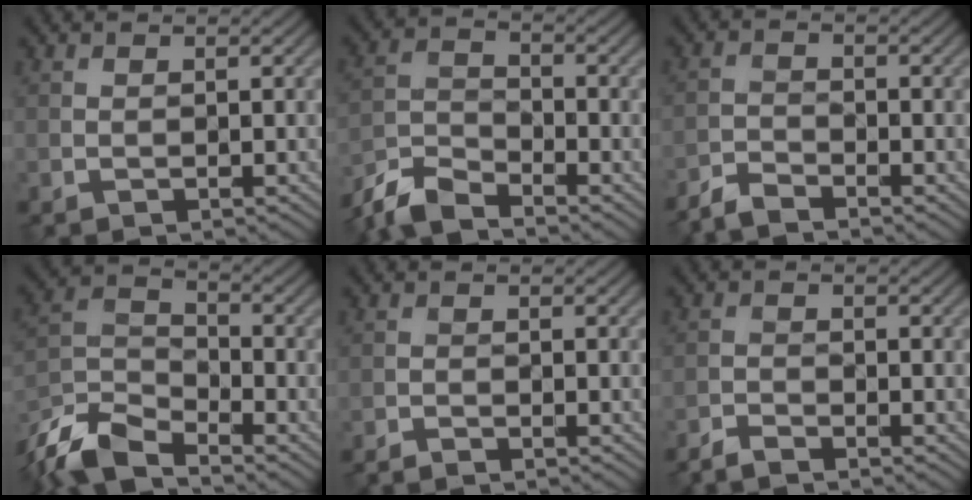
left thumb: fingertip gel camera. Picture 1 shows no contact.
{"total": 6.3, "force": [-5.5, 1.6, 2.6], "torque": [-0.061, -0.010, -0.128]}
{"total": 3.3, "force": [-3.1, 0.4, 1.1], "torque": [-0.024, -0.005, -0.070]}
{"total": 10.0, "force": [-8.1, 3.0, 5.0], "torque": [-0.109, -0.010, -0.179]}
{"total": 1.3, "force": [-1.3, 0.0, 0.4], "torque": [-0.010, -0.002, -0.027]}
{"total": 2.4, "force": [-2.3, 0.2, 0.8], "torque": [-0.021, -0.003, -0.050]}